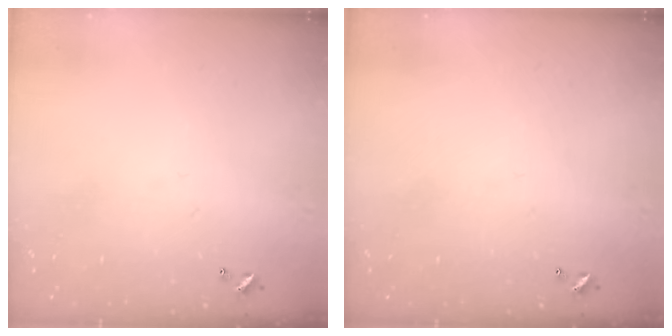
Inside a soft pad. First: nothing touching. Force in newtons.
{"total": 0.0}